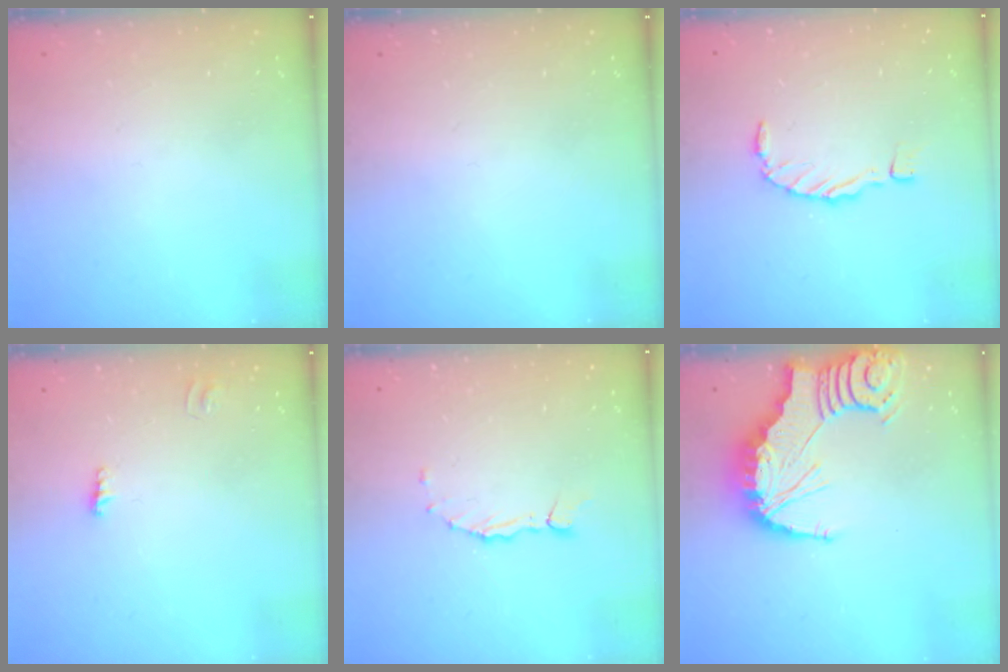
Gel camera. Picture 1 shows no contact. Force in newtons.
{"total": 0.0}
{"total": 0.0}
{"total": 3.0, "press": 3.0, "slide": 0.3}
{"total": 2.2, "press": 2.2, "slide": 0.2}
{"total": 5.6, "press": 5.5, "slide": 0.6}